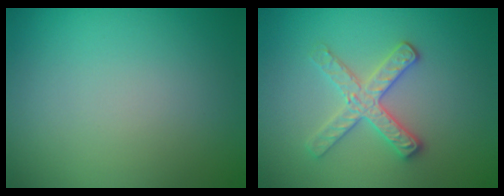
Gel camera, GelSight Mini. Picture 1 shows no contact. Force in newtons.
{"total": 3.0, "press": 2.8, "slide": 1.0}